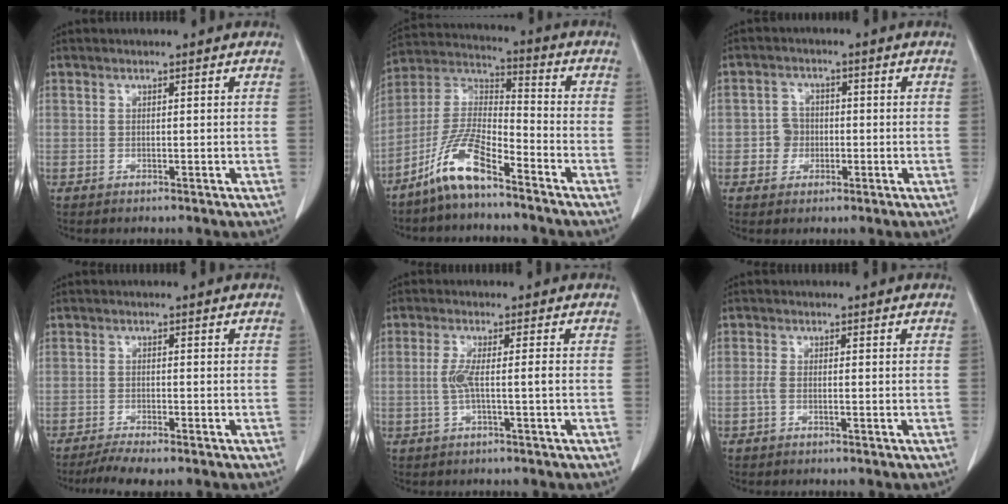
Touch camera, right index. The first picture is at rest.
{"total": 10.6, "force": [-7.4, 2.0, 7.4], "torque": [-0.161, 0.002, -0.149]}
{"total": 3.4, "force": [-0.6, 3.2, 1.0], "torque": [-0.011, 0.010, -0.009]}
{"total": 4.1, "force": [-3.3, 0.2, 2.3], "torque": [-0.039, -0.009, -0.058]}
{"total": 3.5, "force": [-0.5, -0.1, 3.5], "torque": [-0.073, 0.002, -0.009]}
{"total": 1.6, "force": [-0.4, 0.6, 1.4], "torque": [-0.030, 0.004, -0.007]}